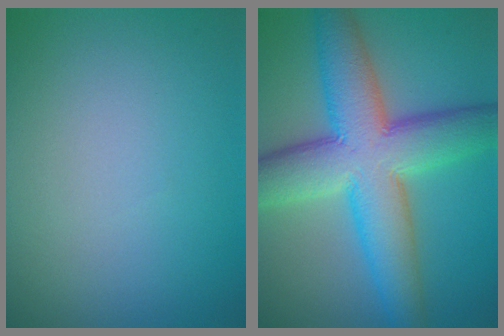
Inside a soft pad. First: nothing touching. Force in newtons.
{"total": 11.1, "press": 11.1, "slide": 0.3}